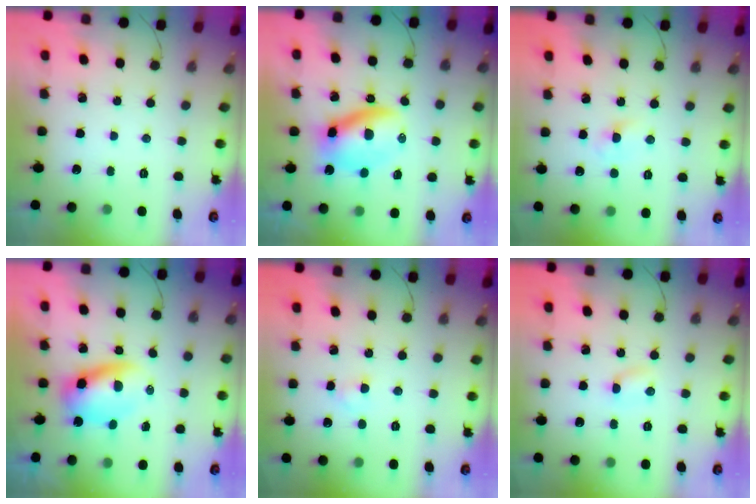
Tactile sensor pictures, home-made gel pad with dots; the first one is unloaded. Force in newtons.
{"total": 9.8, "press": 9.6, "slide": 1.9}
{"total": 2.7, "press": 2.5, "slide": 1.1}
{"total": 7.0, "press": 6.9, "slide": 1.4}
{"total": 2.1, "press": 1.8, "slide": 1.0}
{"total": 2.4, "press": 2.3, "slide": 0.7}